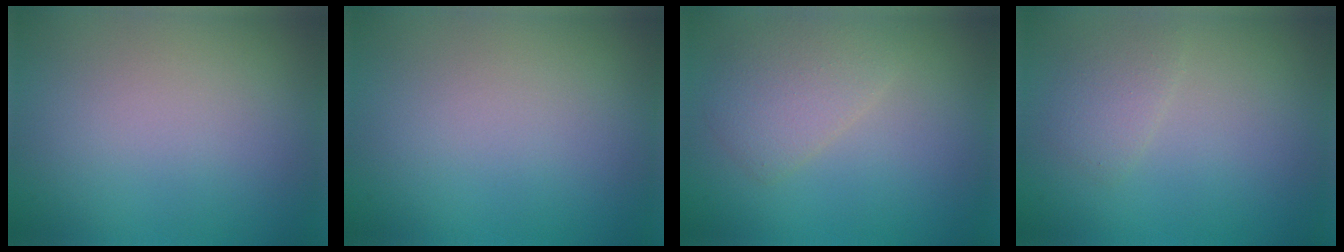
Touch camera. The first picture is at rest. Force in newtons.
{"total": 0.0}
{"total": 2.9, "press": 2.9, "slide": 0.1}
{"total": 1.6, "press": 1.6, "slide": 0.1}